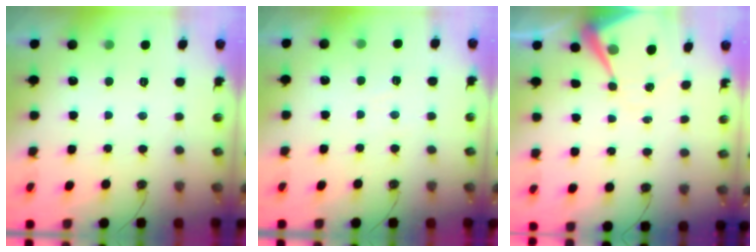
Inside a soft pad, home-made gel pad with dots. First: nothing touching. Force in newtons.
{"total": 4.7, "press": 4.7, "slide": 0.7}
{"total": 9.7, "press": 9.7, "slide": 0.7}